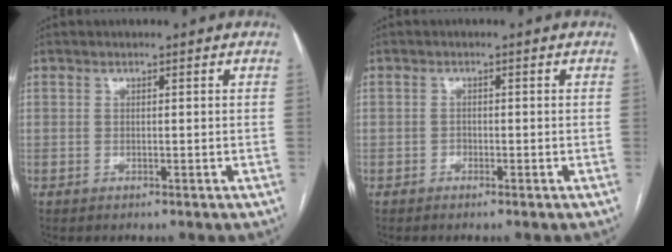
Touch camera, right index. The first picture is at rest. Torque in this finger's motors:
{"motor_torque": [0.00, 0.04, -0.16, -0.04]}